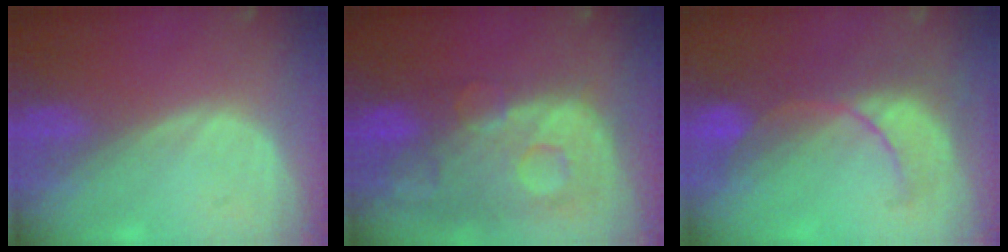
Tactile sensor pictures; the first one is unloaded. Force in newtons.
{"total": 13.3, "press": 10.7, "slide": 8.0}
{"total": 7.9, "press": 7.8, "slide": 1.6}